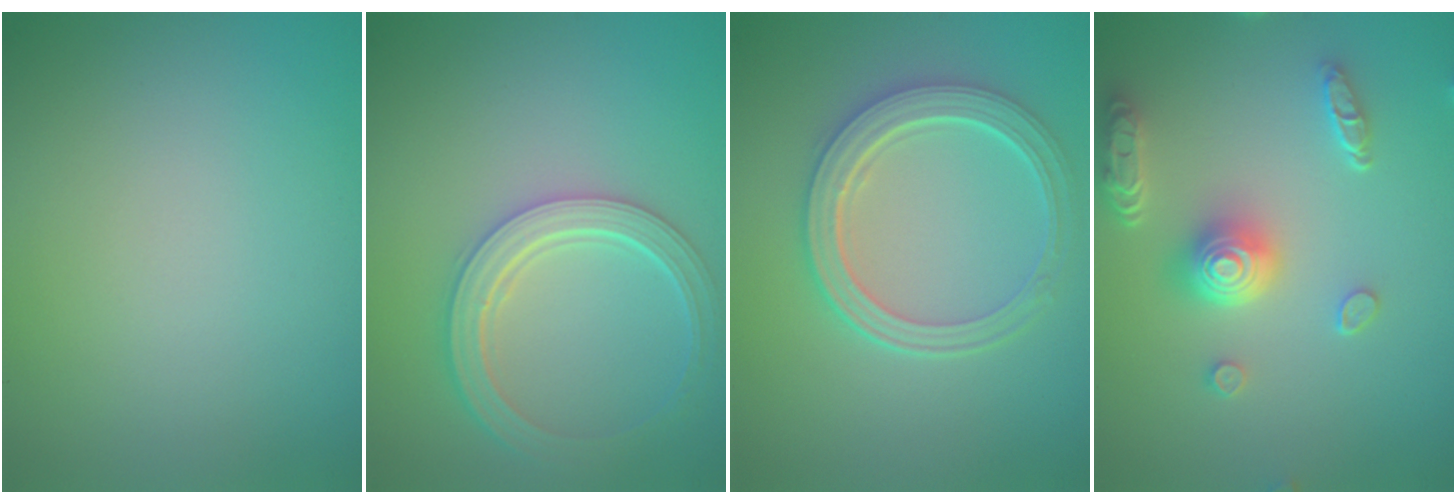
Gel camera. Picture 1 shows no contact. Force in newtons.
{"total": 5.1, "press": 4.0, "slide": 3.1}
{"total": 4.9, "press": 4.0, "slide": 2.9}
{"total": 5.0, "press": 4.0, "slide": 3.0}